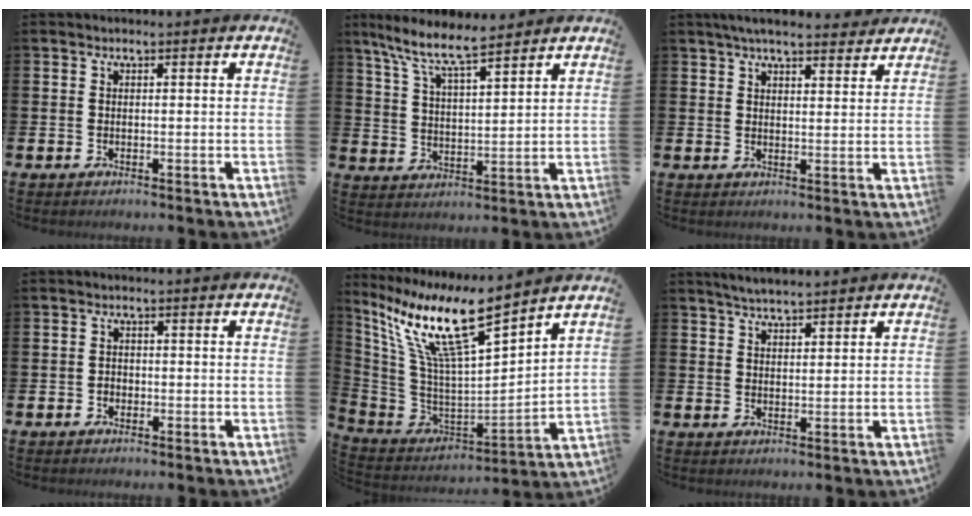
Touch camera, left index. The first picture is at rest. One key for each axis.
{"total": 8.5, "fx": 7.5, "fy": 1.1, "fz": 3.9, "tx": -0.100, "ty": -0.031, "tz": 0.135}
{"total": 5.1, "fx": 4.7, "fy": 0.8, "fz": 1.7, "tx": -0.029, "ty": -0.019, "tz": 0.084}
{"total": 1.1, "fx": -0.4, "fy": 0.9, "fz": 0.3, "tx": -0.002, "ty": 0.002, "tz": -0.010}
{"total": 12.9, "fx": 8.9, "fy": 2.4, "fz": 9.0, "tx": -0.221, "ty": -0.063, "tz": 0.147}
{"total": 3.8, "fx": 3.7, "fy": 0.4, "fz": 0.9, "tx": -0.020, "ty": -0.011, "tz": 0.067}